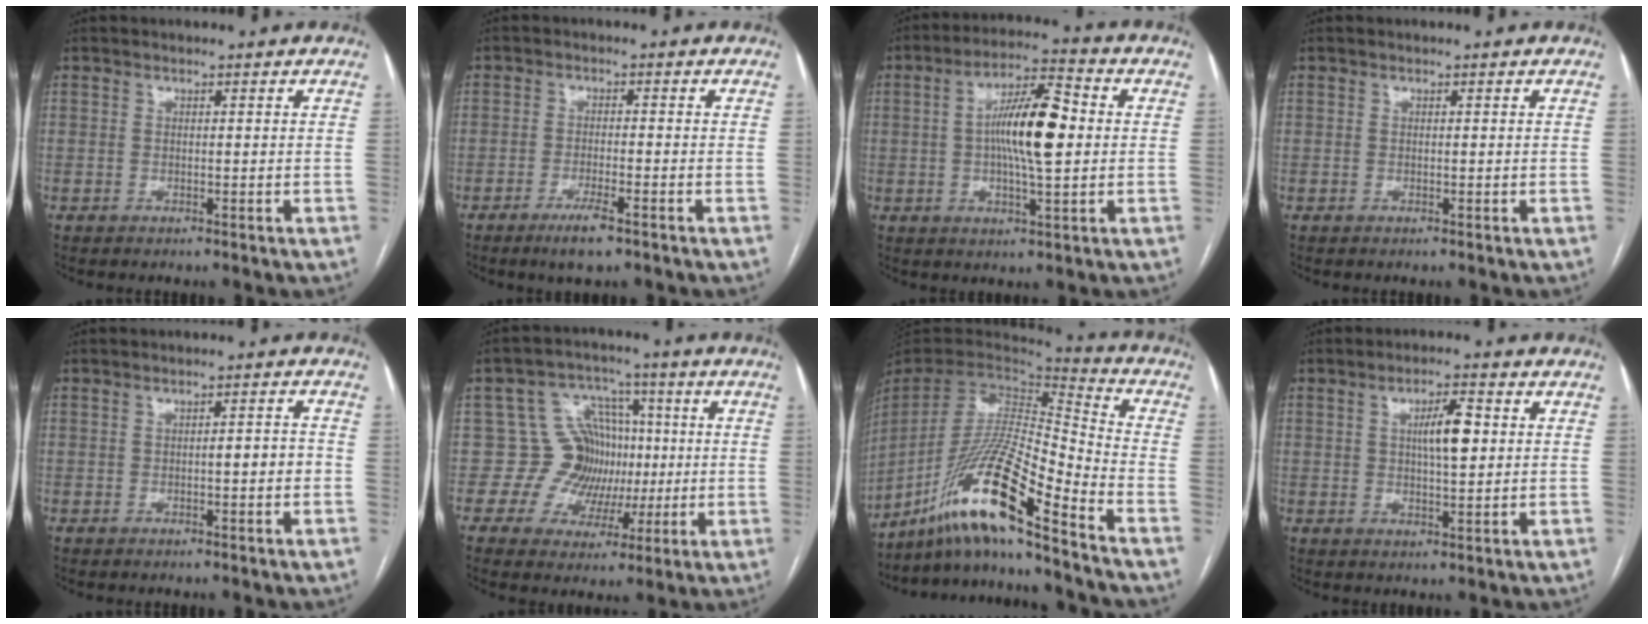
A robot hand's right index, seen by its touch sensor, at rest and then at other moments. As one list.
[{"total": 4.4, "force": [-2.9, 0.5, 3.3], "torque": [-0.065, -0.008, -0.050]}, {"total": 11.5, "force": [0.7, 2.2, 11.3], "torque": [-0.203, 0.016, 0.006]}, {"total": 0.0}, {"total": 2.8, "force": [-0.8, 0.6, 2.6], "torque": [-0.035, 0.008, -0.011]}, {"total": 9.5, "force": [0.0, 9.0, 3.0], "torque": [-0.035, 0.041, 0.009]}, {"total": 18.3, "force": [-13.2, 0.1, 12.7], "torque": [-0.267, -0.011, -0.248]}, {"total": 5.8, "force": [1.1, 1.3, 5.5], "torque": [-0.095, 0.009, 0.021]}]